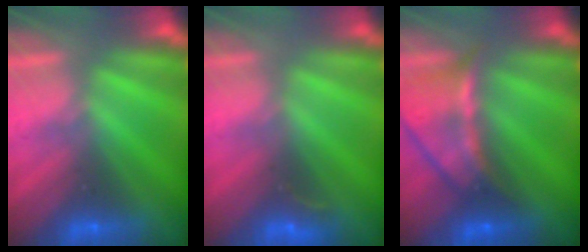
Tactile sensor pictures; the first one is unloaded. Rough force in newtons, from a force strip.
{"total": 3.1}
{"total": 6.3}